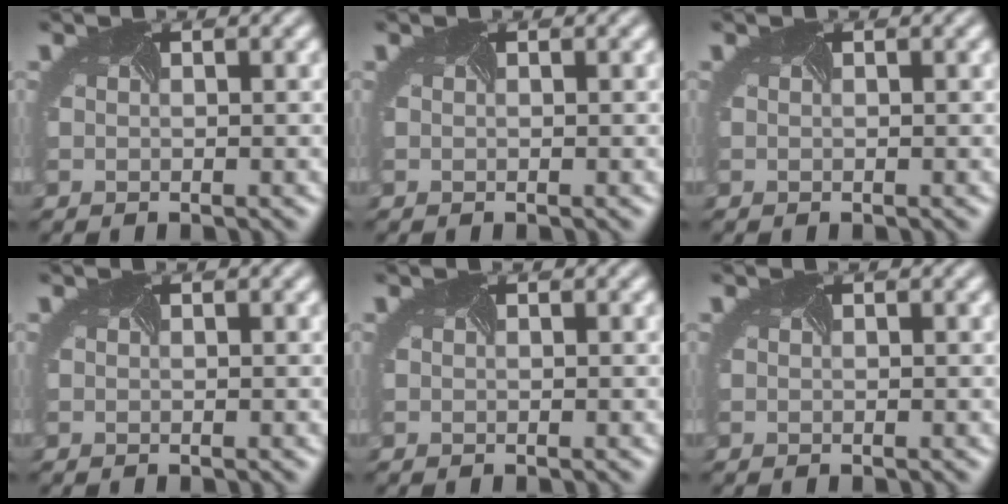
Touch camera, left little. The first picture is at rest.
{"total": 0.0}
{"total": 0.0}
{"total": 0.0}
{"total": 0.0}
{"total": 0.0}